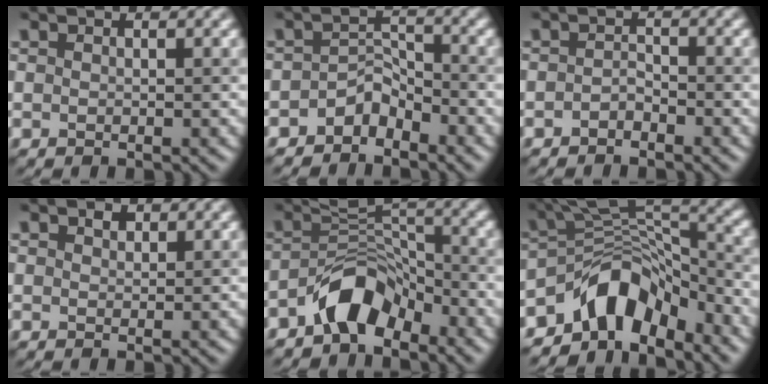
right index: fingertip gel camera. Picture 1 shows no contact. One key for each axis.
{"total": 2.6, "fx": -2.0, "fy": 1.3, "fz": 1.0, "tx": -0.014, "ty": 0.014, "tz": -0.037}
{"total": 1.2, "fx": -0.9, "fy": 0.5, "fz": 0.6, "tx": -0.011, "ty": 0.005, "tz": -0.019}
{"total": 1.0, "fx": 0.6, "fy": 0.7, "fz": 0.4, "tx": -0.008, "ty": 0.001, "tz": 0.011}
{"total": 4.6, "fx": -3.2, "fy": 2.3, "fz": 2.5, "tx": -0.031, "ty": 0.015, "tz": -0.064}
{"total": 8.1, "fx": -5.2, "fy": 4.1, "fz": 4.7, "tx": -0.048, "ty": 0.006, "tz": -0.100}